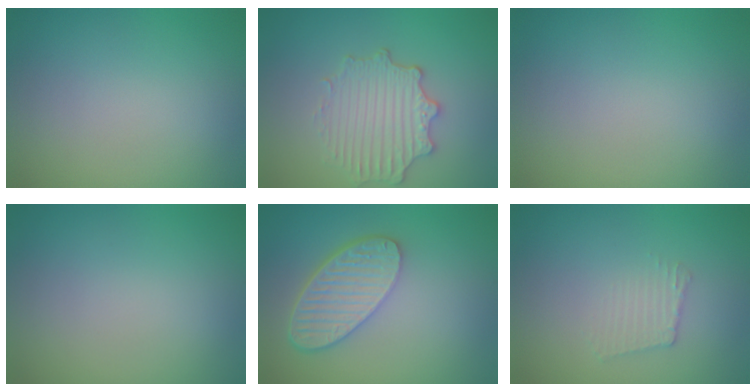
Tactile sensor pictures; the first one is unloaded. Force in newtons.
{"total": 4.0, "press": 3.5, "slide": 1.8}
{"total": 0.0}
{"total": 0.0}
{"total": 6.1, "press": 4.7, "slide": 3.9}
{"total": 1.7, "press": 1.7, "slide": 0.2}